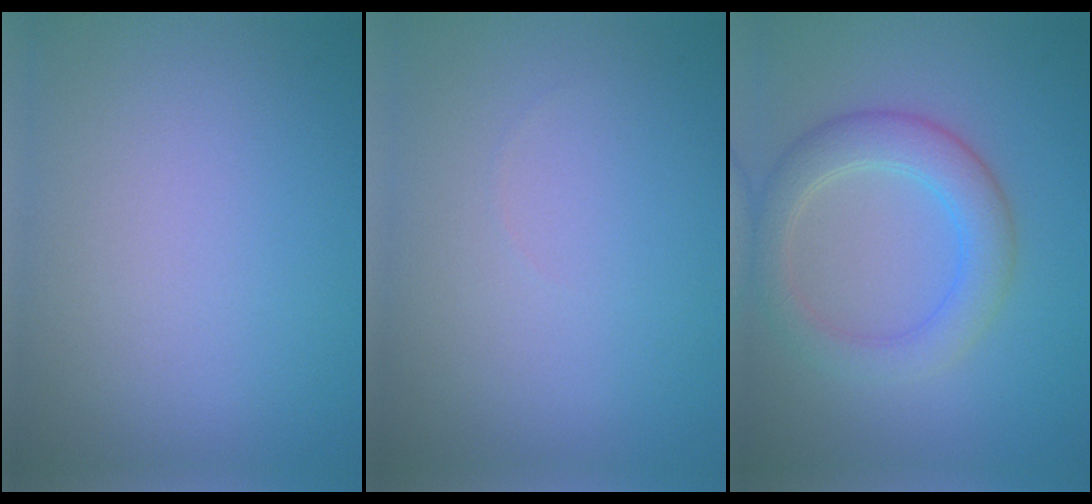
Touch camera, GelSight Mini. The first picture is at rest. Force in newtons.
{"total": 0.0}
{"total": 4.3, "press": 4.3, "slide": 0.2}